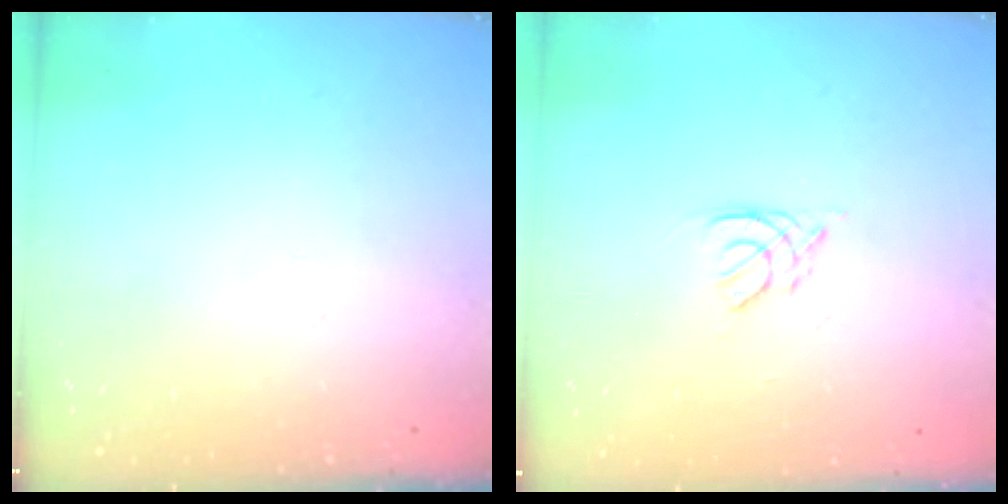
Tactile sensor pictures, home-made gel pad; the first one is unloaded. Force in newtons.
{"total": 2.8, "press": 2.7, "slide": 0.5}